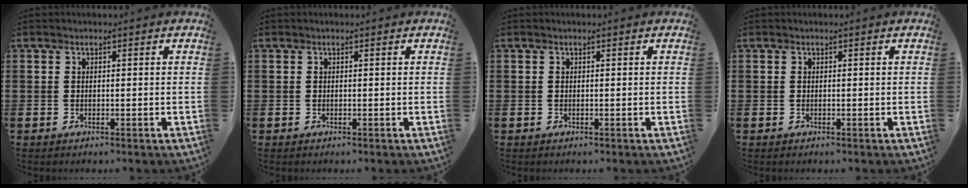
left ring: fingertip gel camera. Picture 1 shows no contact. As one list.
[{"total": 0.0}, {"total": 0.0}, {"total": 0.0}]